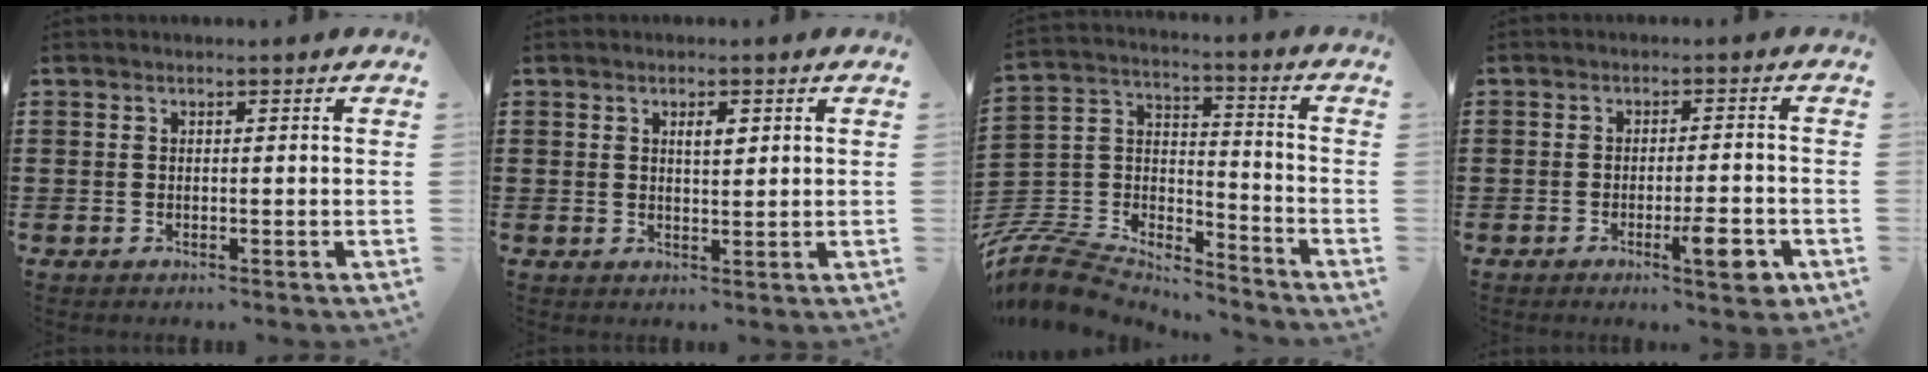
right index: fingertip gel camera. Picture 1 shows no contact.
{"total": 2.1, "force": [0.8, 0.7, 1.8], "torque": [-0.028, 0.002, 0.010]}
{"total": 8.7, "force": [-8.0, 2.5, 2.2], "torque": [-0.071, -0.006, -0.163]}
{"total": 5.6, "force": [-2.7, 1.1, 4.8], "torque": [-0.080, -0.006, -0.042]}